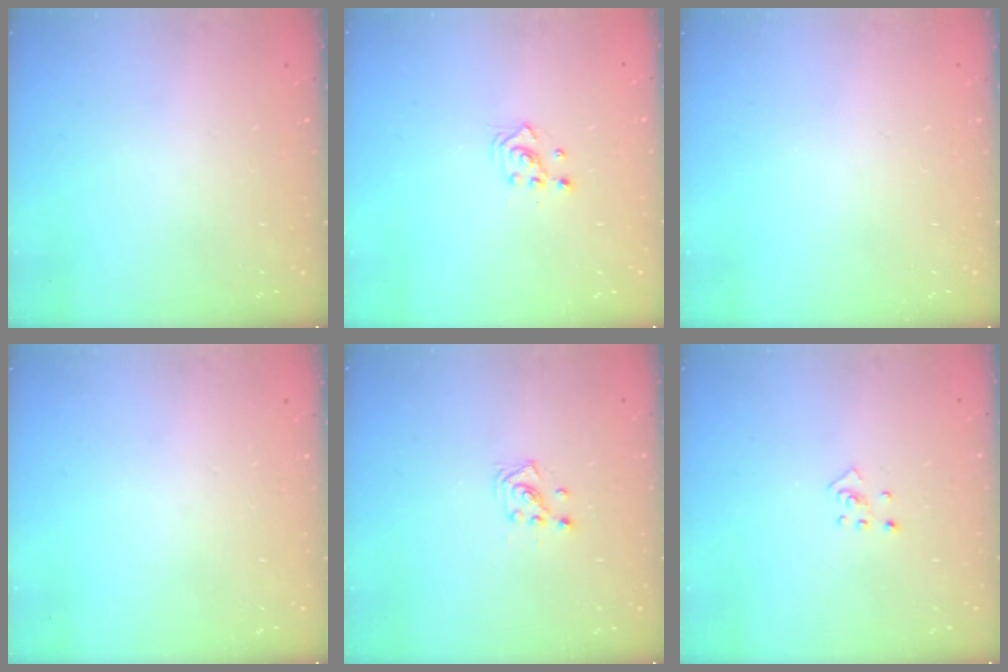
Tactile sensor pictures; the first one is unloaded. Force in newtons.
{"total": 2.4, "press": 2.4, "slide": 0.3}
{"total": 0.0}
{"total": 0.0}
{"total": 2.0, "press": 1.9, "slide": 0.8}
{"total": 3.4, "press": 3.4, "slide": 0.6}